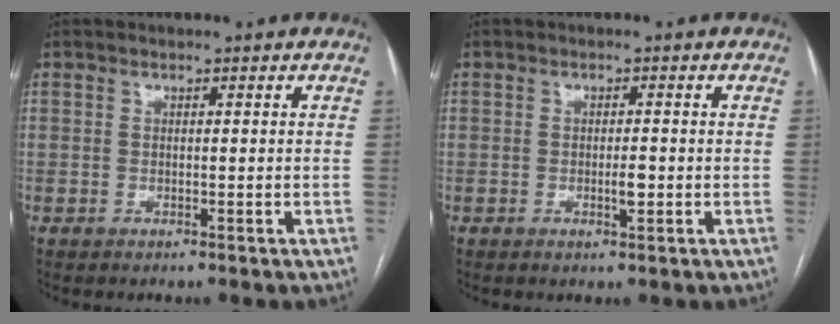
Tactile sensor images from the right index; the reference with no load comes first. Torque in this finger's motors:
{"motor_torque": [0.34, 0.28, 0.30, 0.06]}